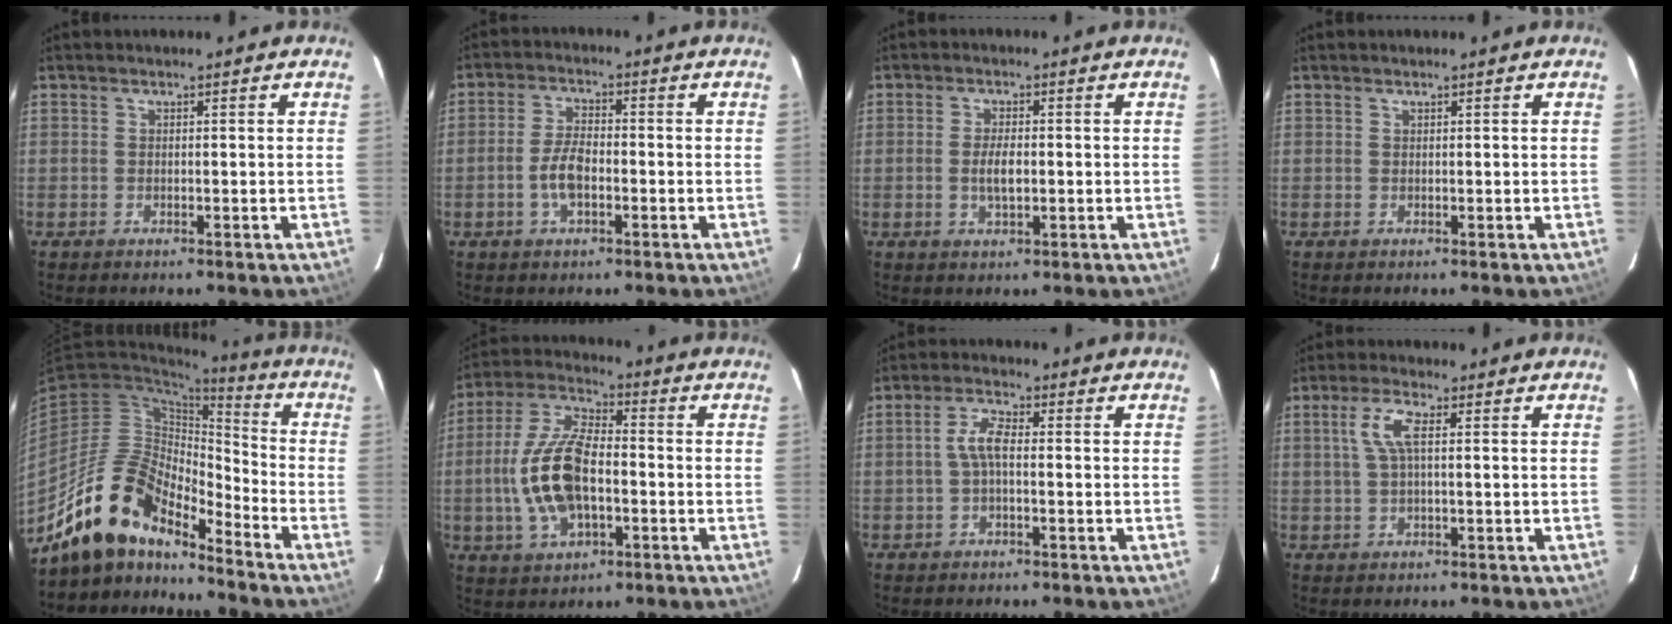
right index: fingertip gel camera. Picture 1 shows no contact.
{"total": 5.5, "force": [-1.8, 2.4, 4.5], "torque": [-0.097, 0.005, -0.032]}
{"total": 3.6, "force": [-0.4, 1.4, 3.3], "torque": [-0.063, -0.001, -0.006]}
{"total": 0.0}
{"total": 15.4, "force": [-13.3, 5.0, 5.9], "torque": [-0.117, 0.013, -0.248]}
{"total": 14.9, "force": [-2.4, 7.2, 12.8], "torque": [-0.274, 0.007, -0.043]}
{"total": 3.7, "force": [-0.4, 1.1, 3.5], "torque": [-0.076, 0.011, -0.009]}
{"total": 4.8, "force": [1.0, 1.1, 4.6], "torque": [-0.094, 0.006, 0.022]}